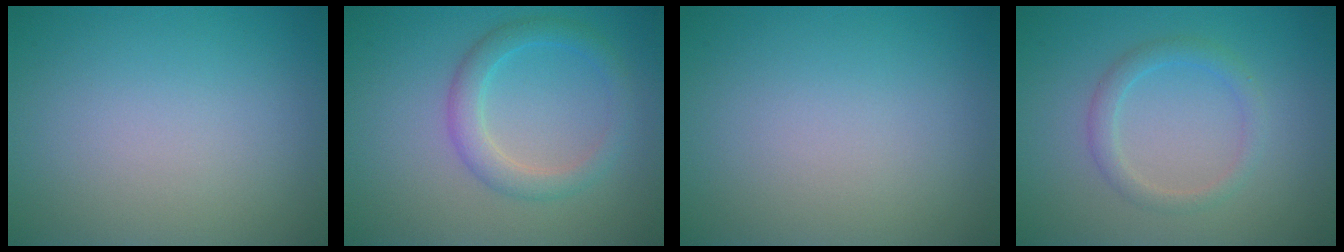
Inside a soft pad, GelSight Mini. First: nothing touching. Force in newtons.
{"total": 2.8, "press": 2.8, "slide": 0.2}
{"total": 0.0}
{"total": 2.0, "press": 2.0, "slide": 0.1}